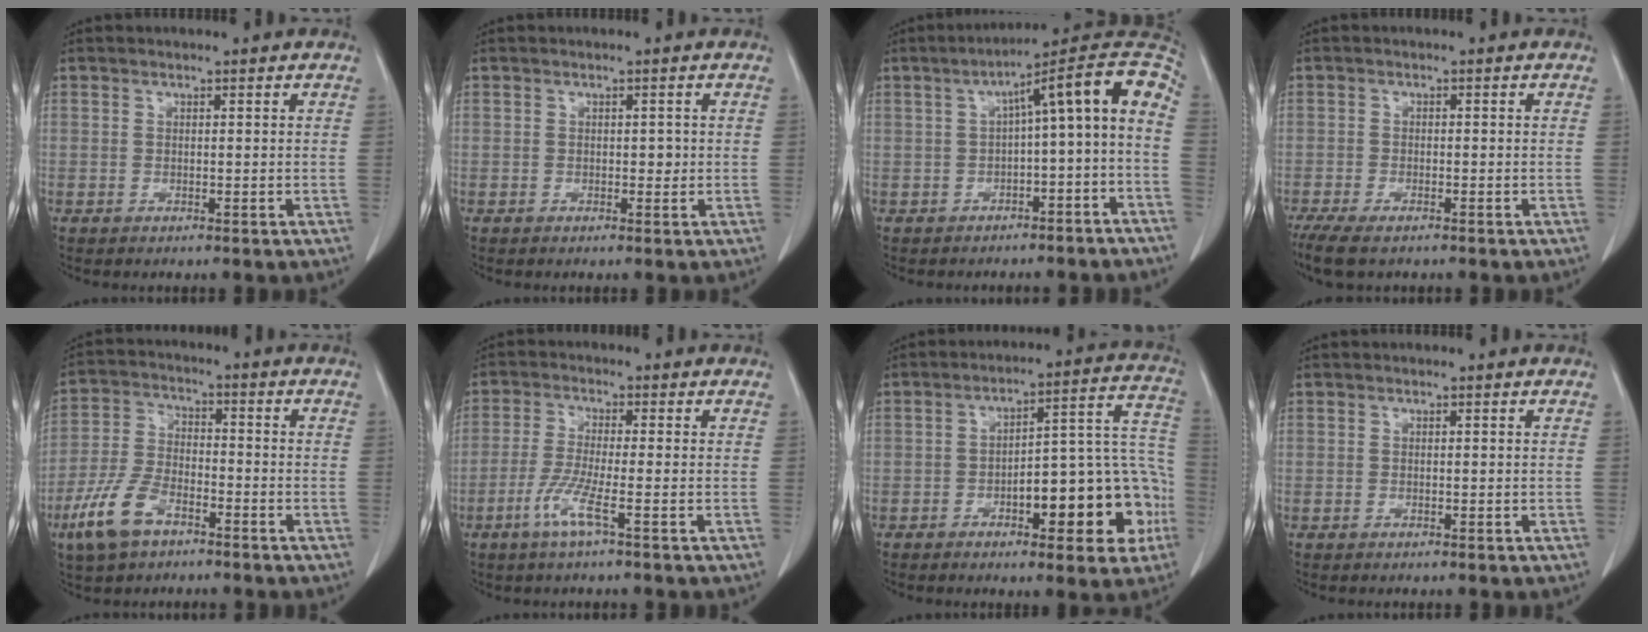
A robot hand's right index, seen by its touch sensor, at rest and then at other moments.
{"total": 1.1, "force": [0.0, 0.7, 0.8], "torque": [-0.008, 0.003, 0.000]}
{"total": 12.5, "force": [-1.2, 1.5, 12.3], "torque": [-0.171, 0.049, -0.020]}
{"total": 6.6, "force": [-4.9, 2.0, 3.8], "torque": [-0.067, -0.015, -0.080]}
{"total": 9.4, "force": [-5.6, 4.3, 6.2], "torque": [-0.149, -0.001, -0.110]}
{"total": 5.2, "force": [-2.5, -0.3, 4.6], "torque": [-0.098, -0.011, -0.055]}
{"total": 16.5, "force": [-5.6, 5.3, 14.6], "torque": [-0.152, 0.051, -0.064]}
{"total": 0.0}